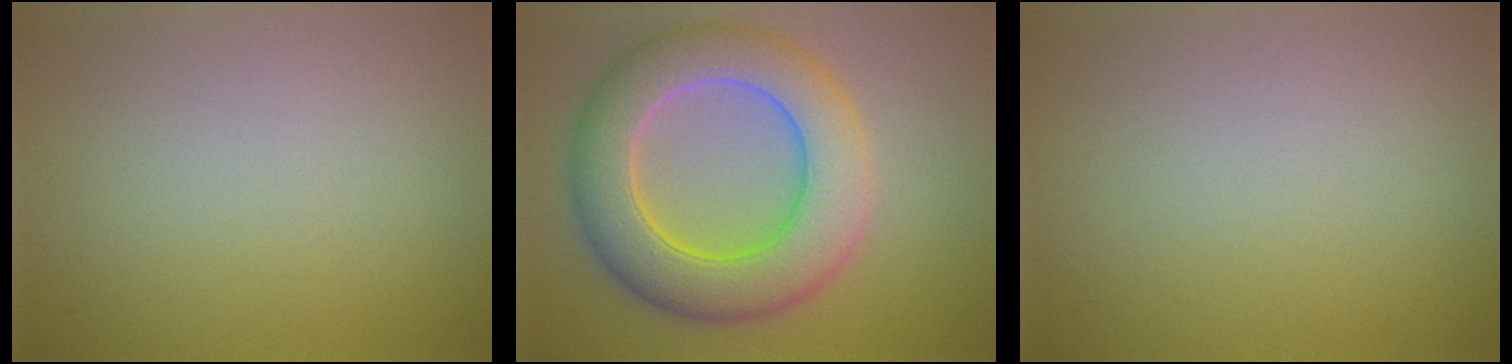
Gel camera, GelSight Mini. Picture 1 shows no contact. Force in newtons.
{"total": 9.1, "press": 9.1, "slide": 0.5}
{"total": 0.0}